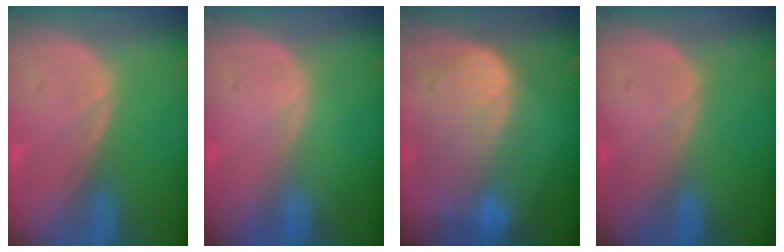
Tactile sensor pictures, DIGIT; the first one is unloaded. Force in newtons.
{"total": 0.0}
{"total": 10.5, "press": 9.0, "slide": 5.3}
{"total": 0.0}